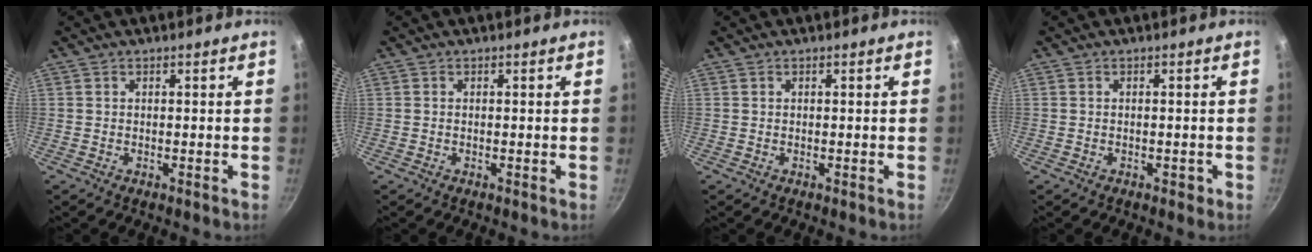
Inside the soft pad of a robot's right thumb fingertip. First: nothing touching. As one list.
[{"total": 0.0}, {"total": 0.0}, {"total": 1.1, "force": [-0.5, 0.7, 0.7], "torque": [-0.008, 0.004, -0.004]}]